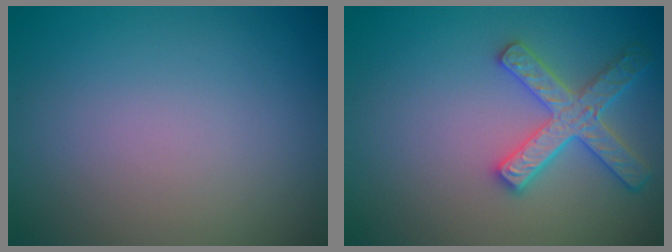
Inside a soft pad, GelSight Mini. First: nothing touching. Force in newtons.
{"total": 4.2, "press": 3.9, "slide": 1.7}